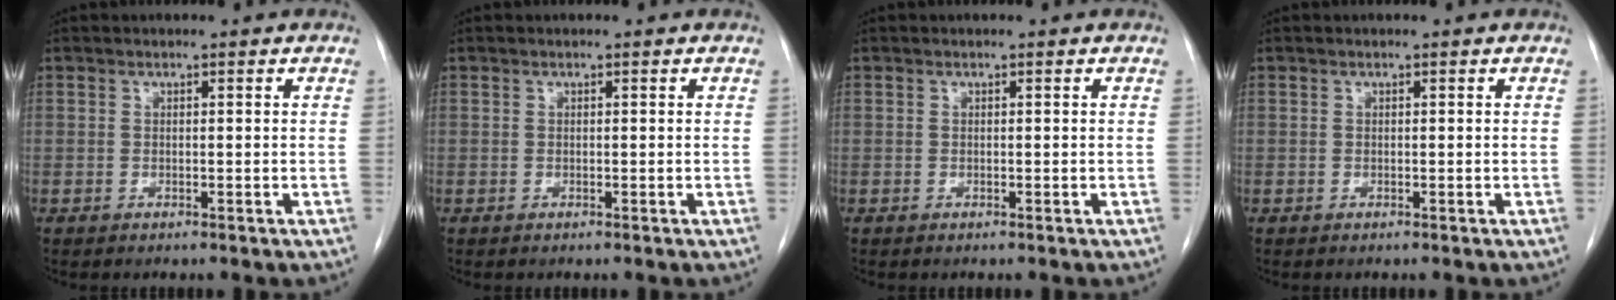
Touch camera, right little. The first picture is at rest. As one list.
[{"total": 0.0}, {"total": 0.0}, {"total": 0.0}]